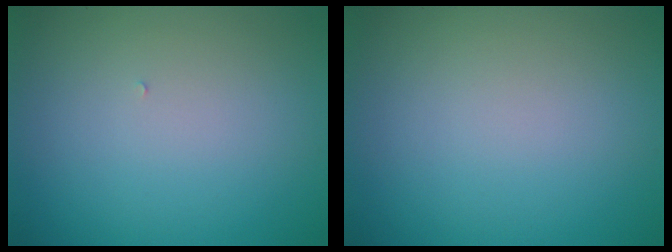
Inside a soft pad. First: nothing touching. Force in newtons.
{"total": 0.0}